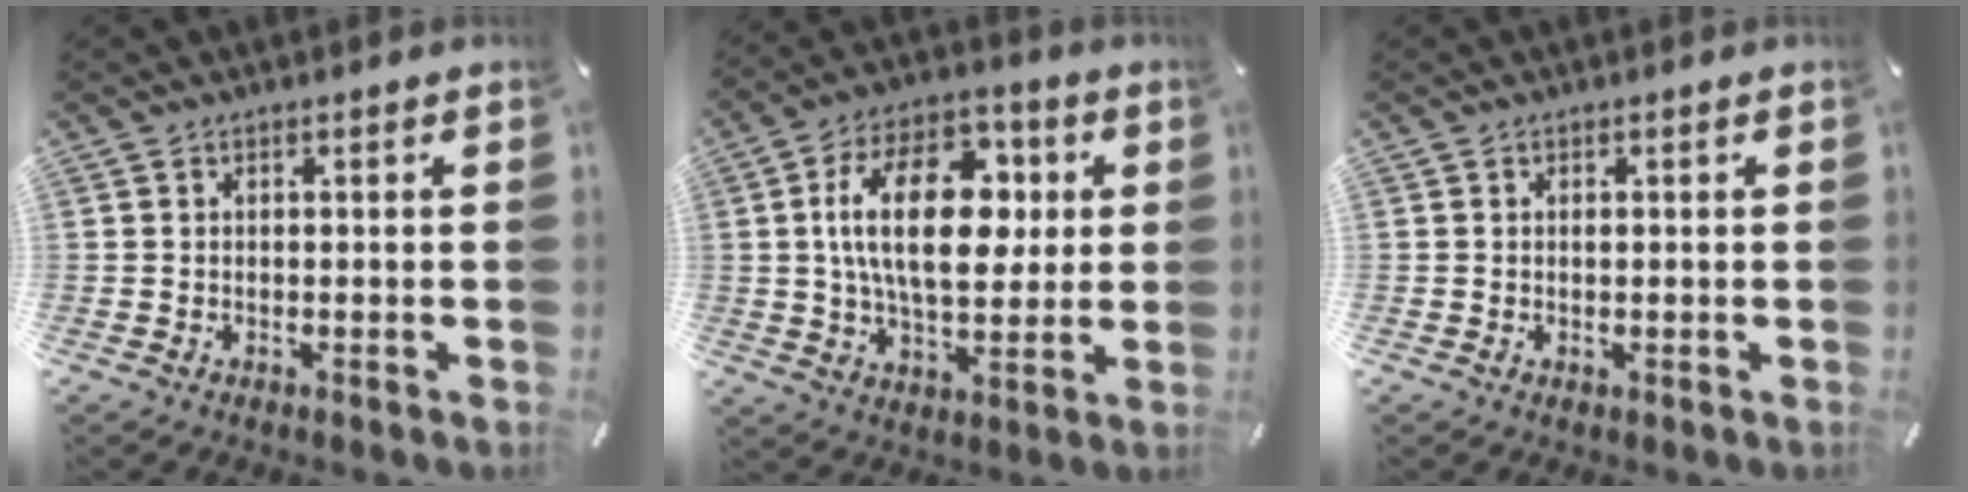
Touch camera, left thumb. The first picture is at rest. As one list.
[{"total": 20.7, "force": [3.4, 12.0, 16.5], "torque": [-0.296, 0.010, 0.053]}, {"total": 0.6, "force": [0.1, 0.4, 0.4], "torque": [-0.010, -0.001, 0.002]}]